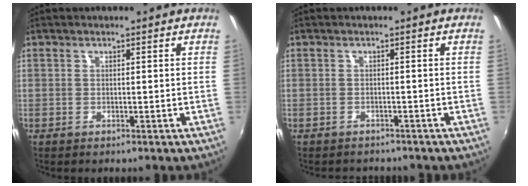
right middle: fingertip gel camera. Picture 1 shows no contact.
{"total": 2.9, "force": [-2.7, 1.1, 0.5], "torque": [-0.018, -0.016, -0.038]}